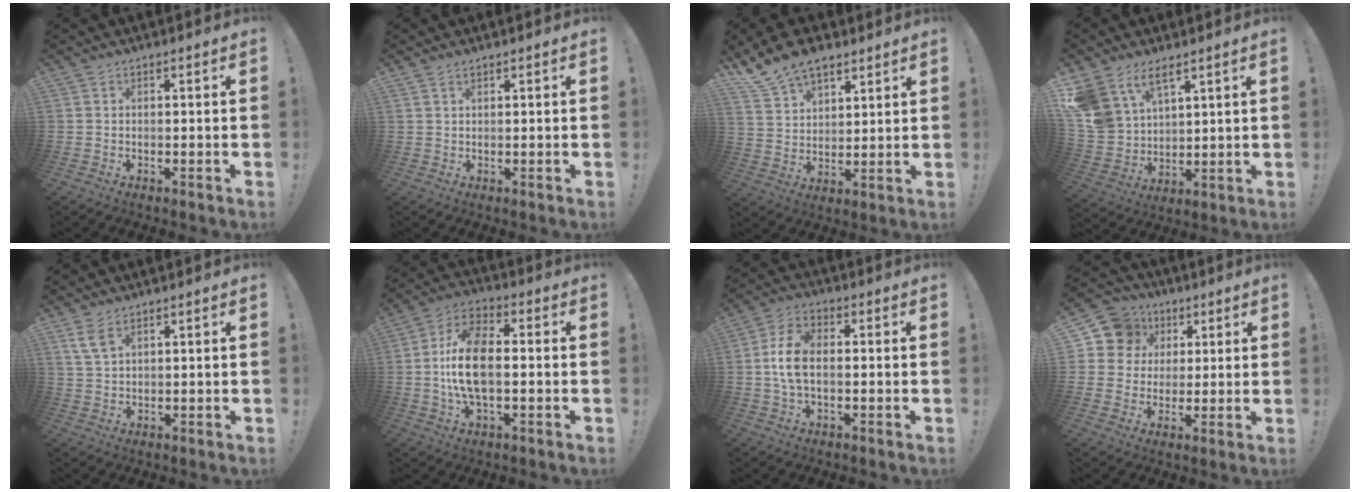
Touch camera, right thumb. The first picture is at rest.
{"total": 1.3, "force": [1.0, 0.5, 0.7], "torque": [-0.012, -0.002, 0.019]}
{"total": 11.3, "force": [8.9, 5.7, 4.1], "torque": [-0.086, -0.053, 0.174]}
{"total": 11.7, "force": [7.9, 7.1, 5.0], "torque": [-0.122, -0.049, 0.162]}
{"total": 5.3, "force": [3.1, 2.6, 3.4], "torque": [-0.057, -0.013, 0.060]}
{"total": 13.1, "force": [-0.7, 7.0, 11.1], "torque": [-0.212, 0.005, -0.012]}
{"total": 9.2, "force": [-0.2, 5.4, 7.5], "torque": [-0.140, 0.002, -0.001]}
{"total": 11.4, "force": [4.3, 10.1, 3.2], "torque": [-0.043, -0.019, 0.088]}